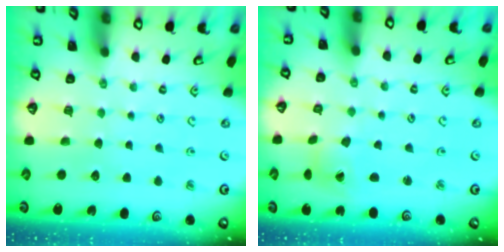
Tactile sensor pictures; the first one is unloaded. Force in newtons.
{"total": 2.5, "press": 2.5, "slide": 0.3}